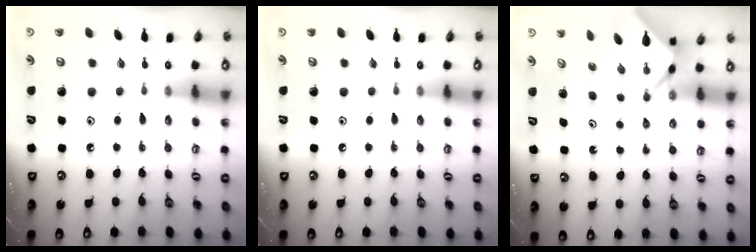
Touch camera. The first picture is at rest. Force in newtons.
{"total": 0.0}
{"total": 2.6, "press": 2.6, "slide": 0.2}